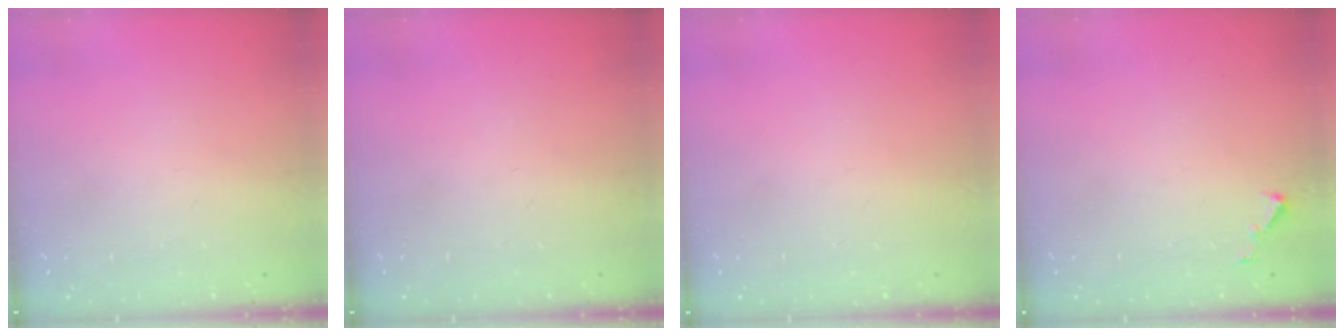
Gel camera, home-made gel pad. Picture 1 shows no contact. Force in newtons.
{"total": 0.0}
{"total": 0.0}
{"total": 3.3, "press": 3.3, "slide": 0.3}